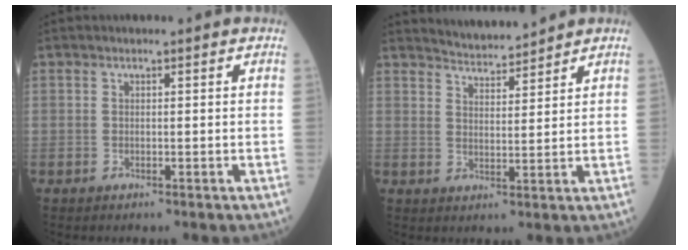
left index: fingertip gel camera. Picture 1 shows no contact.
{"total": 5.3, "force": [5.2, 0.2, 0.5], "torque": [-0.017, 0.008, 0.090]}